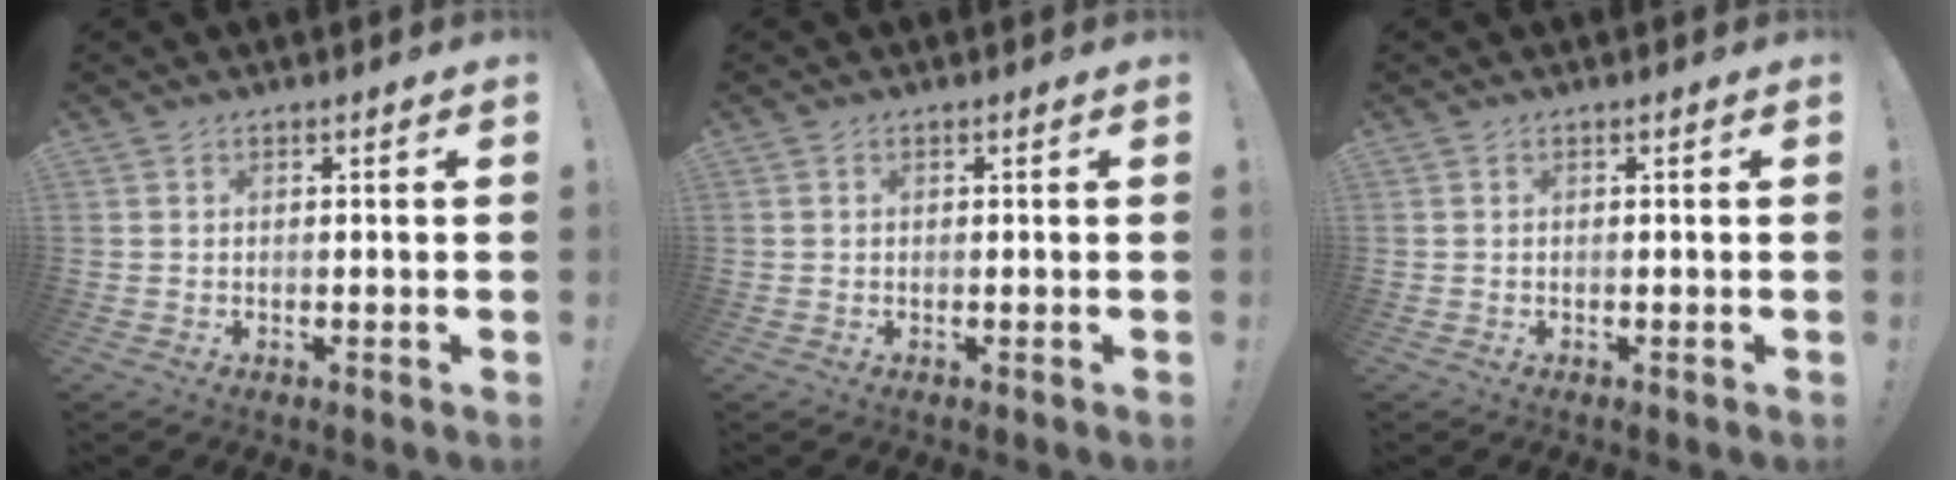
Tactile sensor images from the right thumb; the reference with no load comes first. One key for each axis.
{"total": 0.0}
{"total": 0.0}